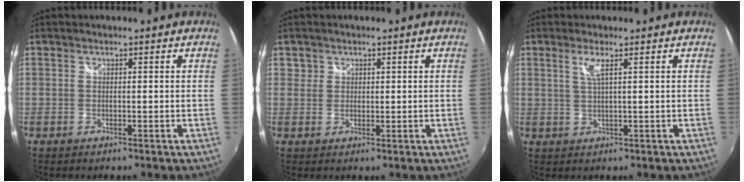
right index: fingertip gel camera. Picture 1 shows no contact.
{"total": 1.9, "force": [0.7, 1.7, 0.4], "torque": [-0.001, 0.004, 0.009]}
{"total": 2.5, "force": [1.1, -0.2, 2.2], "torque": [-0.044, -0.002, 0.023]}